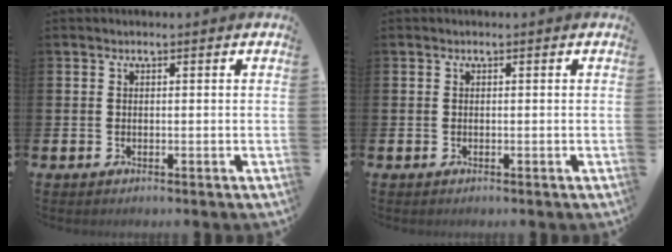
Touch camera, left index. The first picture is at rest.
{"total": 0.0}